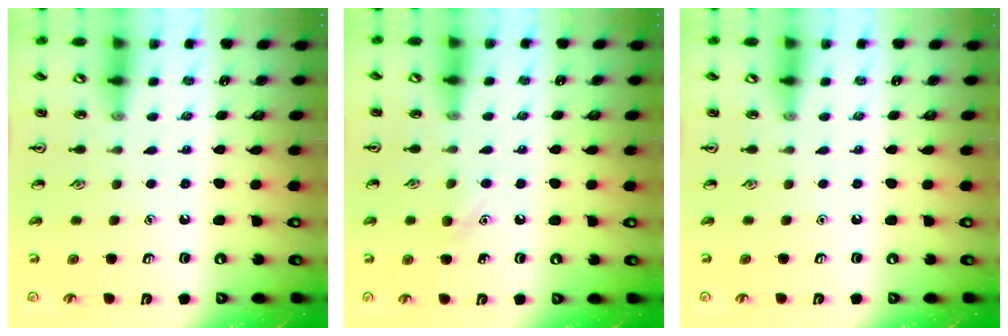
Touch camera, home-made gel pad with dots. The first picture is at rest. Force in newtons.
{"total": 5.5, "press": 5.2, "slide": 1.6}
{"total": 0.0}